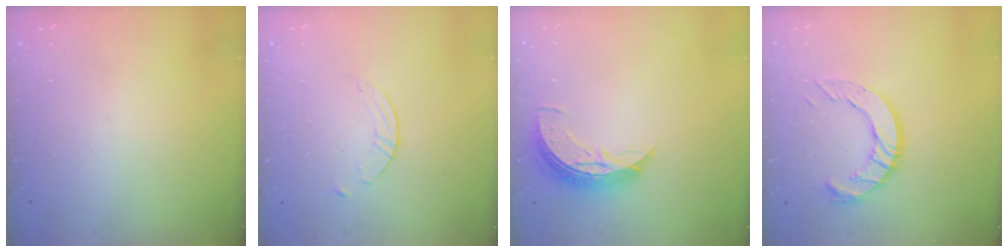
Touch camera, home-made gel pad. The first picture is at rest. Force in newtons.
{"total": 2.7, "press": 2.6, "slide": 0.3}
{"total": 8.4, "press": 8.4, "slide": 0.4}
{"total": 10.6, "press": 10.5, "slide": 0.9}